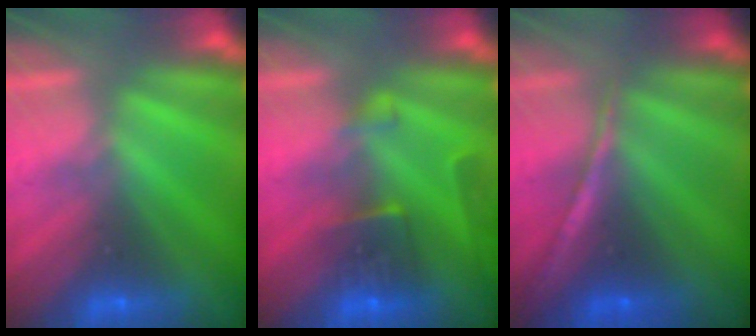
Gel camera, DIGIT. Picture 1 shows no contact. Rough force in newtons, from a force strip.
{"total": 7.4}
{"total": 1.4}